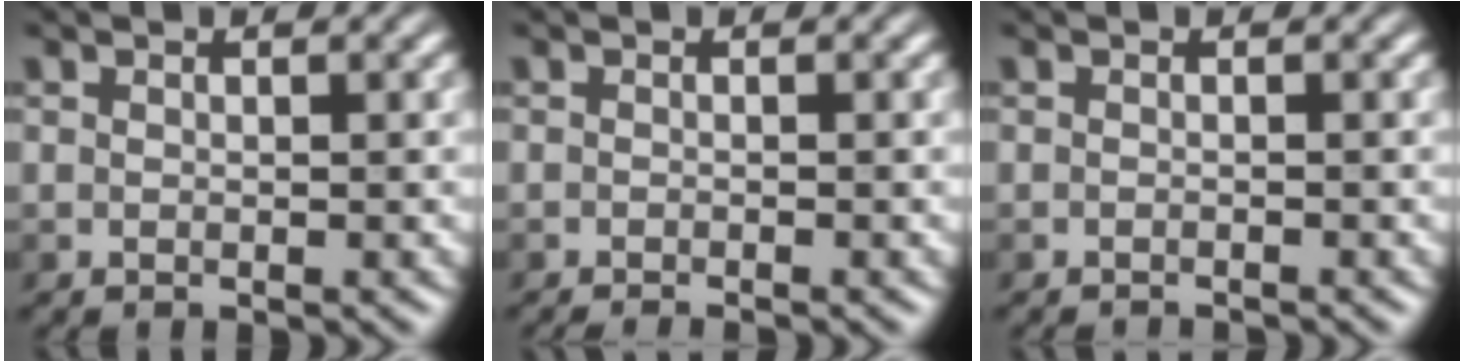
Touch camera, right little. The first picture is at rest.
{"total": 1.5, "force": [-1.3, 0.3, 0.8], "torque": [-0.003, -0.004, -0.025]}
{"total": 1.6, "force": [-1.5, 0.3, 0.5], "torque": [0.007, -0.003, -0.025]}